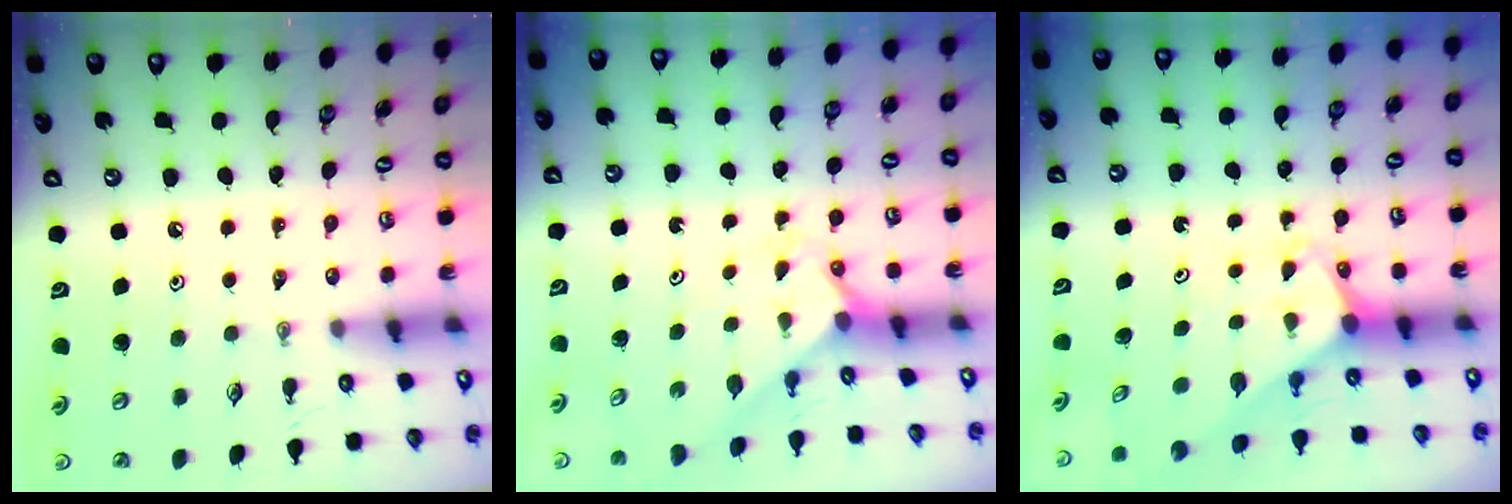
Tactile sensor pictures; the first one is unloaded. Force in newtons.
{"total": 2.0, "press": 2.0, "slide": 0.2}
{"total": 2.0, "press": 2.0, "slide": 0.1}